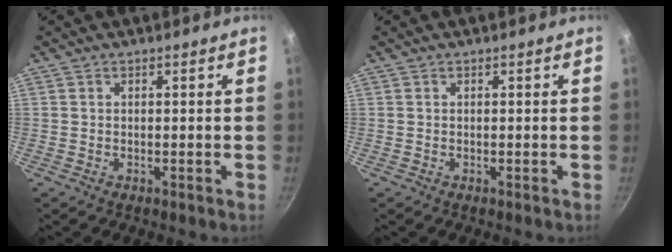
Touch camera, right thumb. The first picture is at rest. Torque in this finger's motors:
{"motor_torque": [0.00, 0.00, 0.13, -0.14, 0.00]}